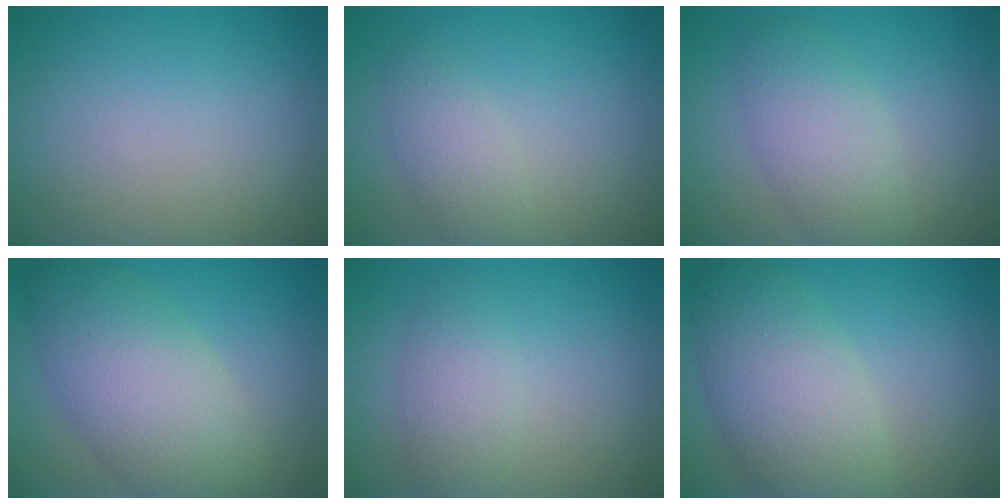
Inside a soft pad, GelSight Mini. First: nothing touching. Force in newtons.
{"total": 2.4, "press": 2.4, "slide": 0.1}
{"total": 4.4, "press": 4.4, "slide": 0.2}
{"total": 8.1, "press": 8.1, "slide": 0.4}
{"total": 3.0, "press": 3.0, "slide": 0.1}
{"total": 7.4, "press": 7.4, "slide": 0.4}